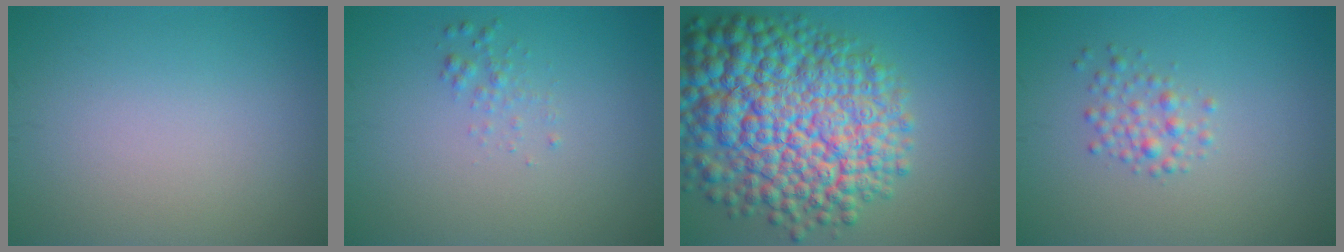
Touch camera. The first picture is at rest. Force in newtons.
{"total": 1.0, "press": 1.0, "slide": 0.0}
{"total": 15.0, "press": 15.0, "slide": 0.4}
{"total": 1.8, "press": 1.8, "slide": 0.0}